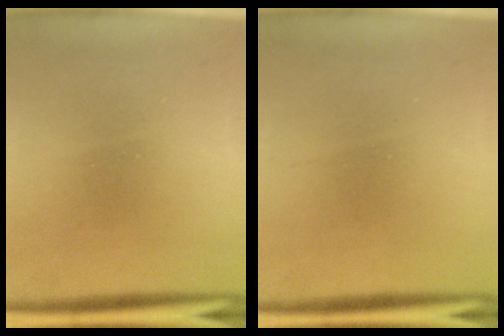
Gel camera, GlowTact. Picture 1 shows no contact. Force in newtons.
{"total": 1.4}